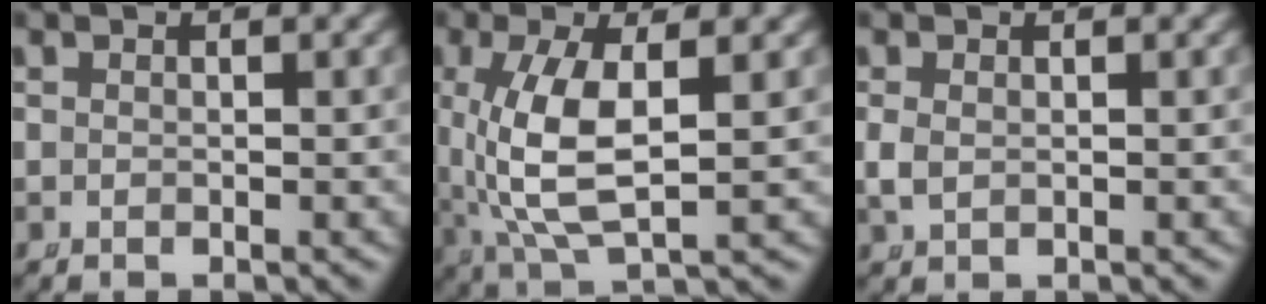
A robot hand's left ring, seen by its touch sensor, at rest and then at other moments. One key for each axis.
{"total": 6.5, "fx": 0.6, "fy": 2.5, "fz": 5.9, "tx": -0.130, "ty": -0.013, "tz": 0.027}
{"total": 1.2, "fx": -0.1, "fy": 0.8, "fz": 0.8, "tx": -0.031, "ty": -0.012, "tz": 0.011}